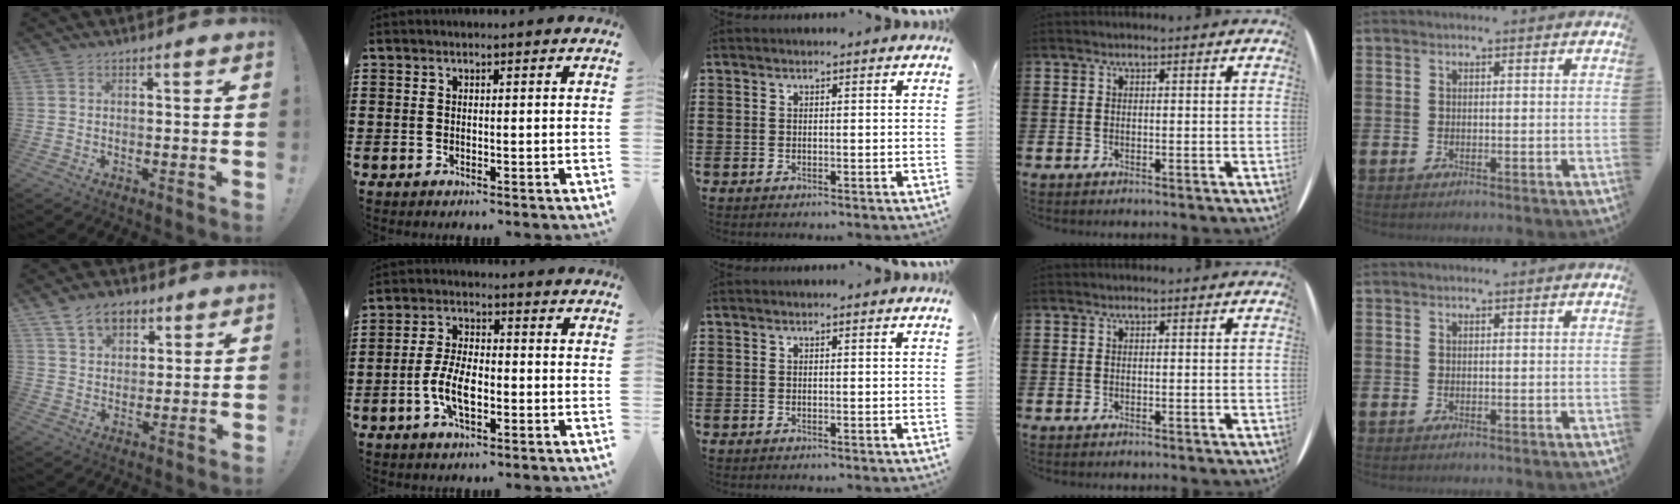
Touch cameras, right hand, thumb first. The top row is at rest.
{"thumb": {"total": 9.3, "force": [5.6, 6.3, 4.0], "torque": [-0.063, -0.021, 0.108]}, "index": {"total": 6.8, "force": [-2.2, 3.0, 5.7], "torque": [-0.139, -0.006, -0.048]}}